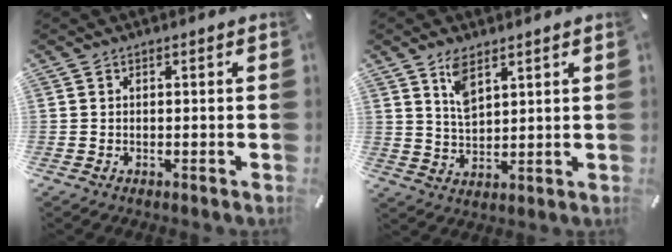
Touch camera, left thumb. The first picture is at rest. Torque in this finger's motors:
{"motor_torque": [0.57, -0.28, 0.06, 0.05, -0.07]}